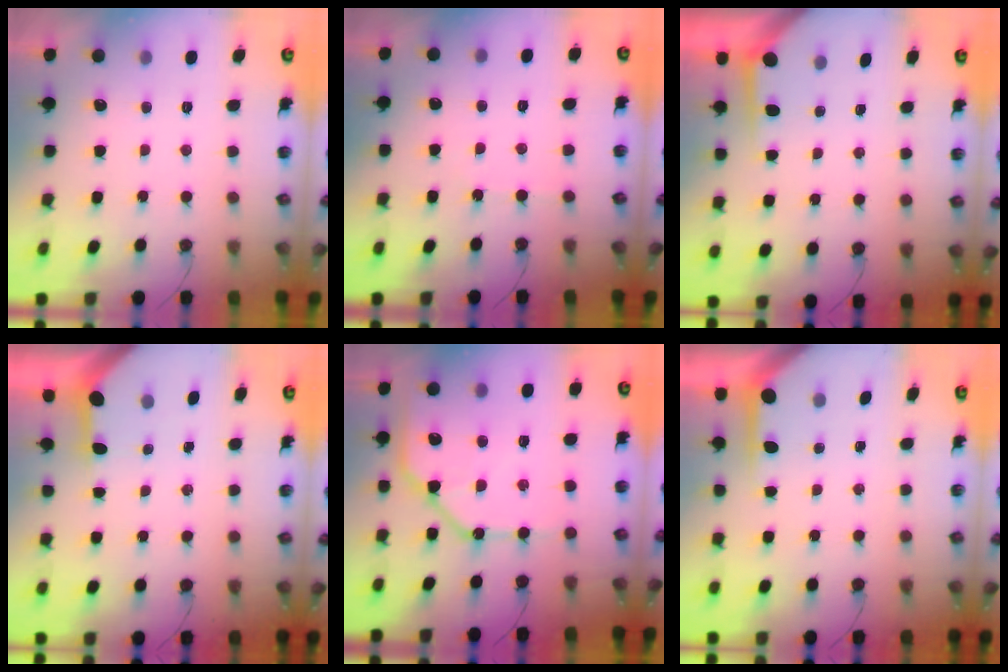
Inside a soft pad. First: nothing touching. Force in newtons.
{"total": 1.6, "press": 1.5, "slide": 0.3}
{"total": 3.4, "press": 3.4, "slide": 0.3}
{"total": 3.3, "press": 3.3, "slide": 0.2}
{"total": 15.6, "press": 15.4, "slide": 1.8}
{"total": 3.5, "press": 3.5, "slide": 0.4}